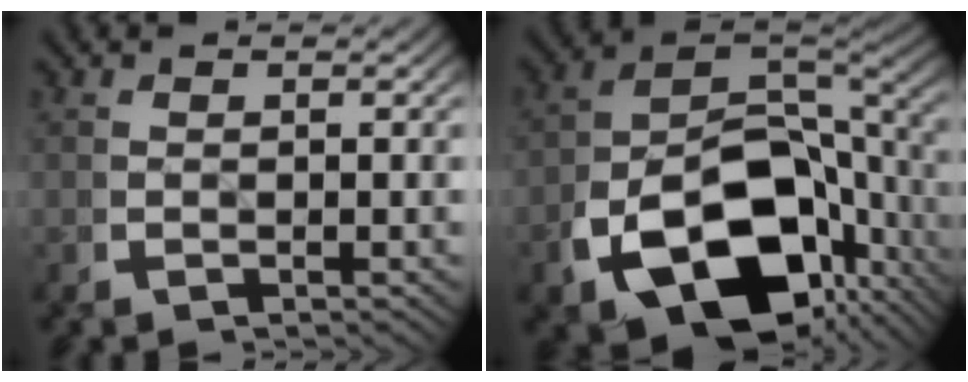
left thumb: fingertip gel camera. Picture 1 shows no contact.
{"total": 17.9, "force": [-5.1, 11.2, 13.0], "torque": [-0.233, -0.059, -0.057]}